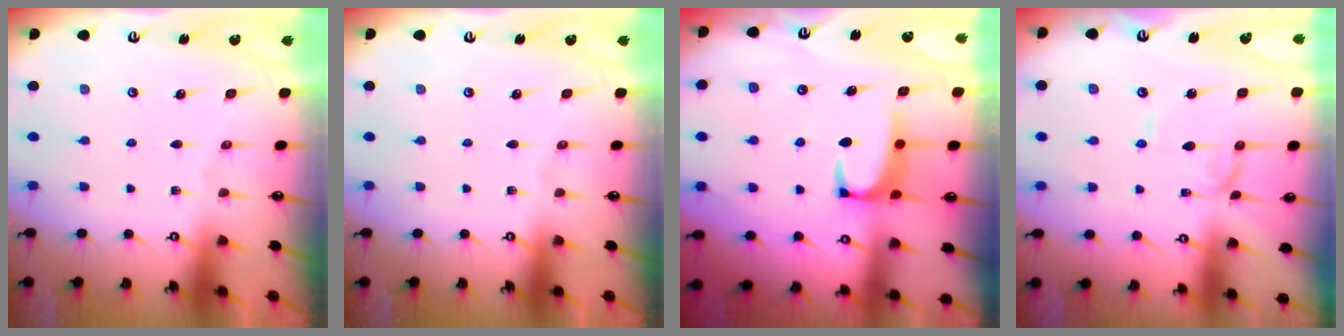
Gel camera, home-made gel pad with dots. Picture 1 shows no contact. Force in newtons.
{"total": 0.0}
{"total": 2.0, "press": 1.9, "slide": 0.7}
{"total": 1.1, "press": 1.1, "slide": 0.0}